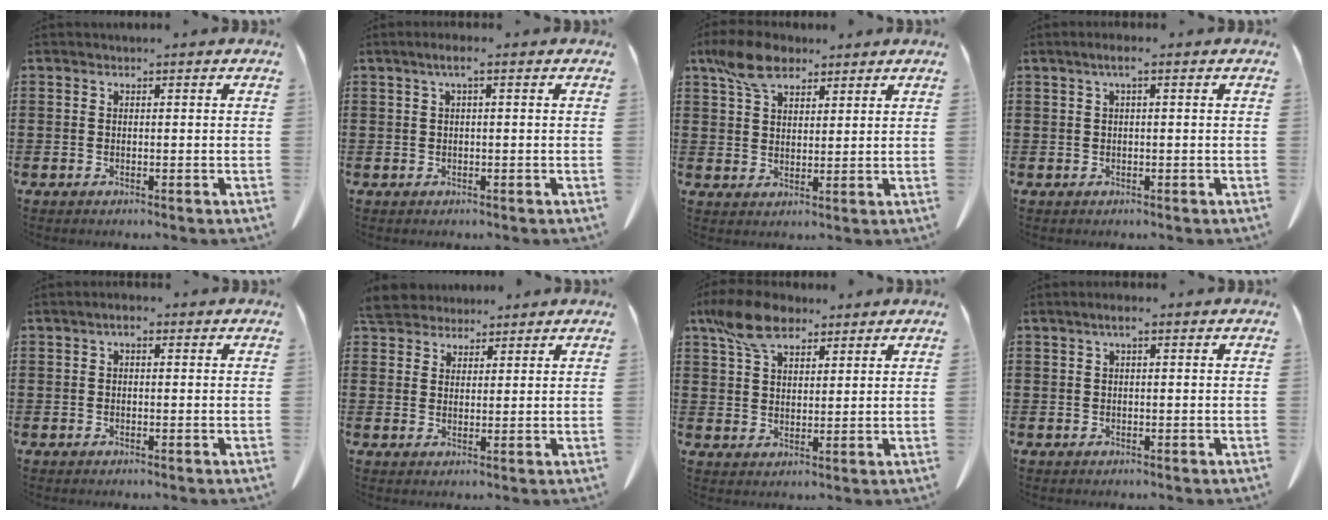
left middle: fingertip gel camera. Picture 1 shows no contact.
{"total": 2.1, "force": [0.4, 0.1, 2.1], "torque": [-0.039, -0.001, 0.008]}
{"total": 7.3, "force": [5.0, 3.5, 3.9], "torque": [-0.094, 0.004, 0.095]}
{"total": 2.0, "force": [0.4, 0.2, 1.9], "torque": [-0.036, 0.000, 0.007]}
{"total": 1.5, "force": [0.0, 0.7, 1.3], "torque": [-0.028, 0.003, -0.001]}
{"total": 4.4, "force": [4.1, 1.4, 0.5], "torque": [-0.025, -0.006, 0.079]}
{"total": 8.8, "force": [6.0, 4.1, 4.9], "torque": [-0.115, -0.001, 0.115]}
{"total": 1.7, "force": [0.4, 0.4, 1.6], "torque": [-0.032, 0.002, 0.007]}